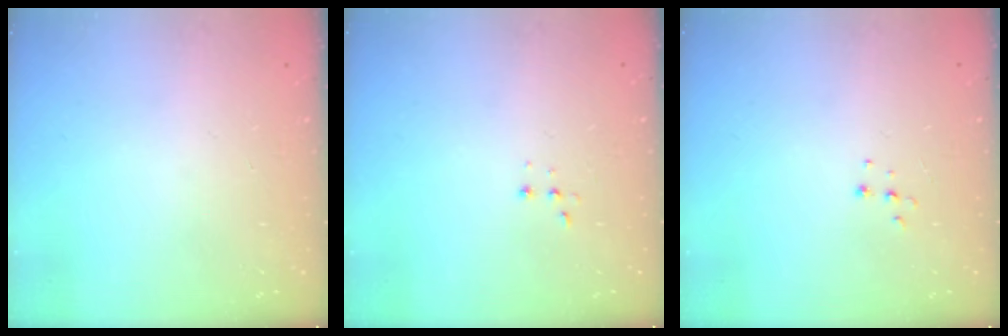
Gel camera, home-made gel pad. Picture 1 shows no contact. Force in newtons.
{"total": 2.7, "press": 2.7, "slide": 0.5}
{"total": 4.9, "press": 4.9, "slide": 0.7}